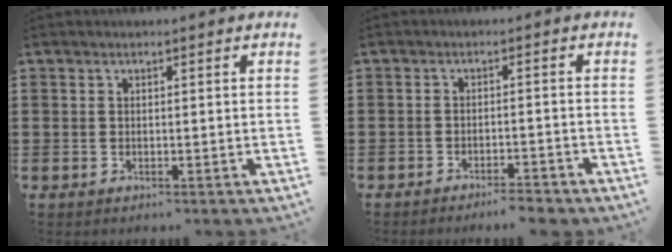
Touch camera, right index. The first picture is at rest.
{"total": 2.8, "force": [-2.8, 0.0, 0.6], "torque": [-0.014, -0.002, -0.057]}